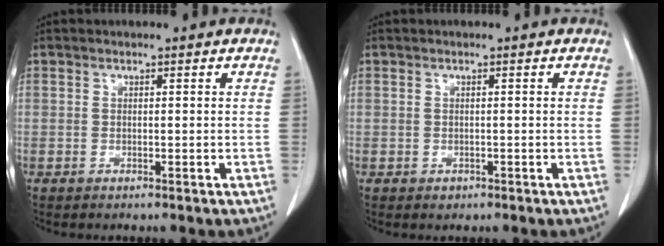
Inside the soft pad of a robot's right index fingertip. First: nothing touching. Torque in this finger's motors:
{"motor_torque": [-0.05, -0.01, -0.16, -0.06]}